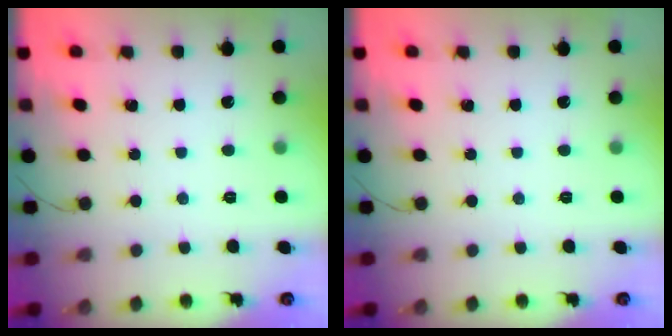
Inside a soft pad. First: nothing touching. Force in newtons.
{"total": 0.0}